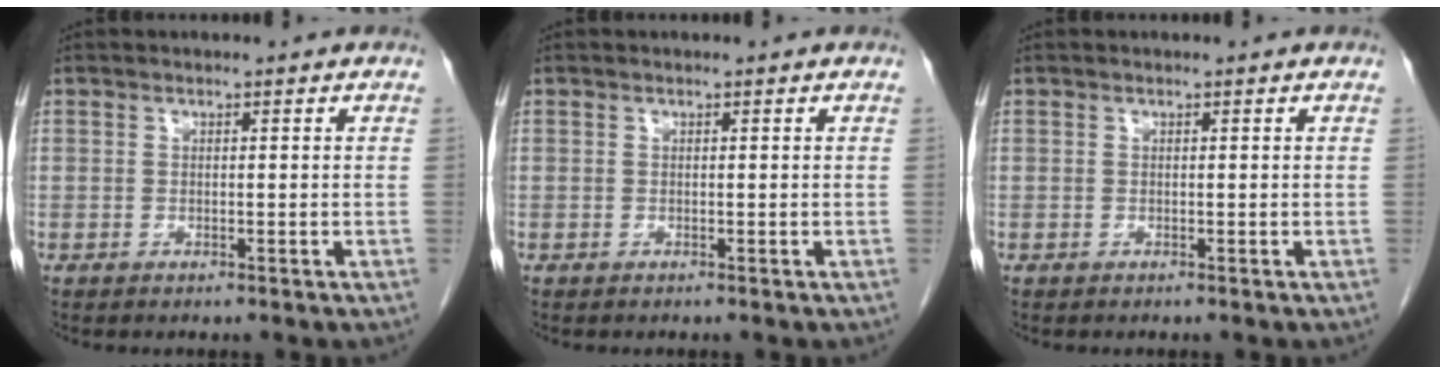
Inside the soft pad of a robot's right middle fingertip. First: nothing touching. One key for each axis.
{"total": 0.0}
{"total": 0.0}